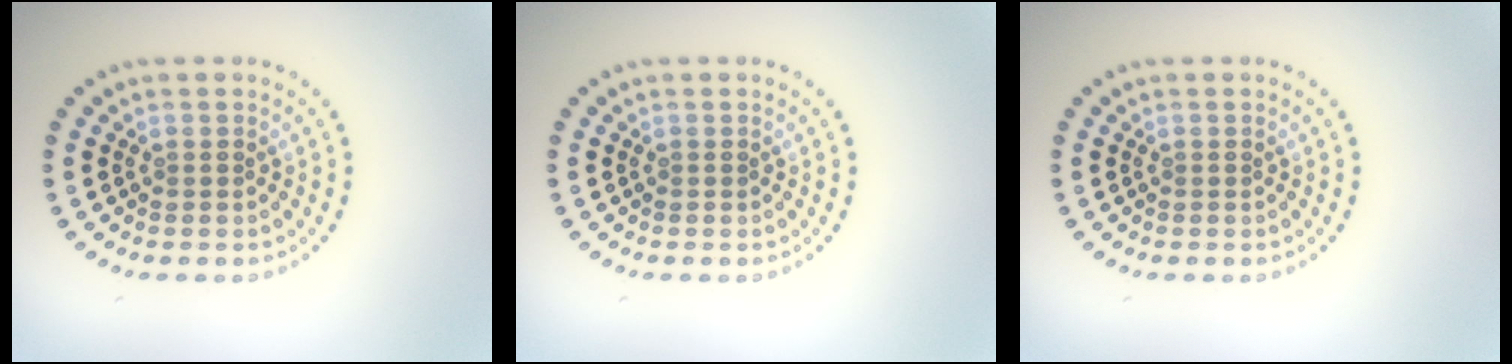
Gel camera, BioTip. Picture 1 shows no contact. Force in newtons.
{"total": 0.0}
{"total": 0.0}